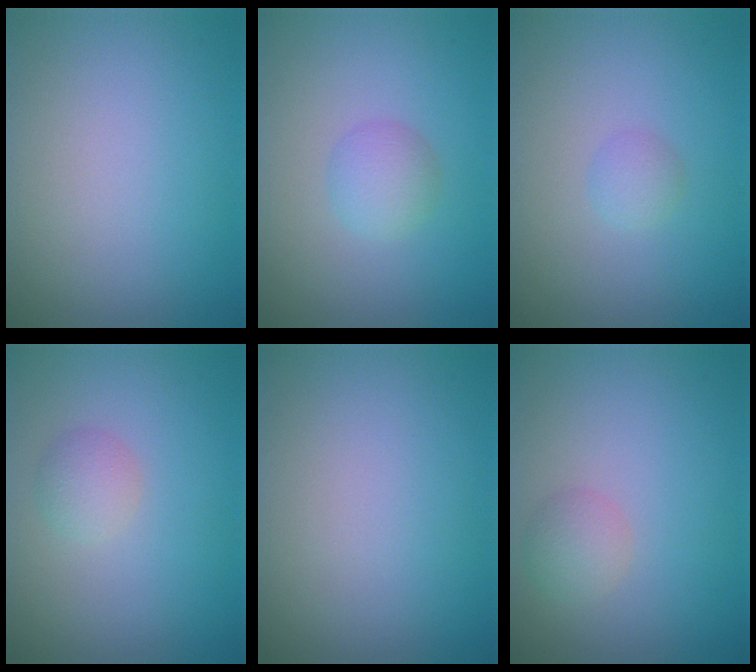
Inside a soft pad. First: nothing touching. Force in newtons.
{"total": 2.1, "press": 2.1, "slide": 0.1}
{"total": 1.1, "press": 1.1, "slide": 0.1}
{"total": 1.7, "press": 1.7, "slide": 0.0}
{"total": 0.0}
{"total": 1.8, "press": 1.8, "slide": 0.1}